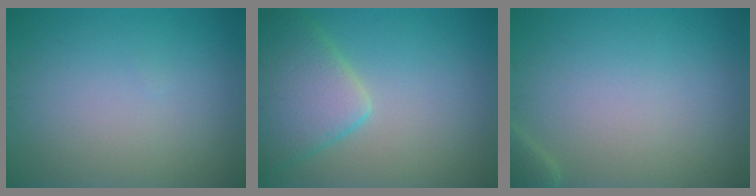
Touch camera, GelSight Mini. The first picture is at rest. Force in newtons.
{"total": 5.9, "press": 5.8, "slide": 0.5}
{"total": 1.1, "press": 1.1, "slide": 0.1}